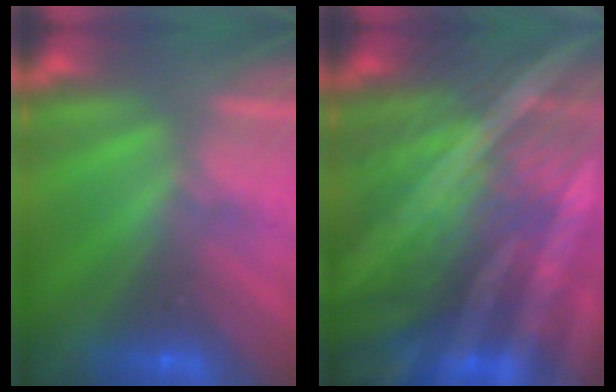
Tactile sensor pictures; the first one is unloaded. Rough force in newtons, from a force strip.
{"total": 6.9}